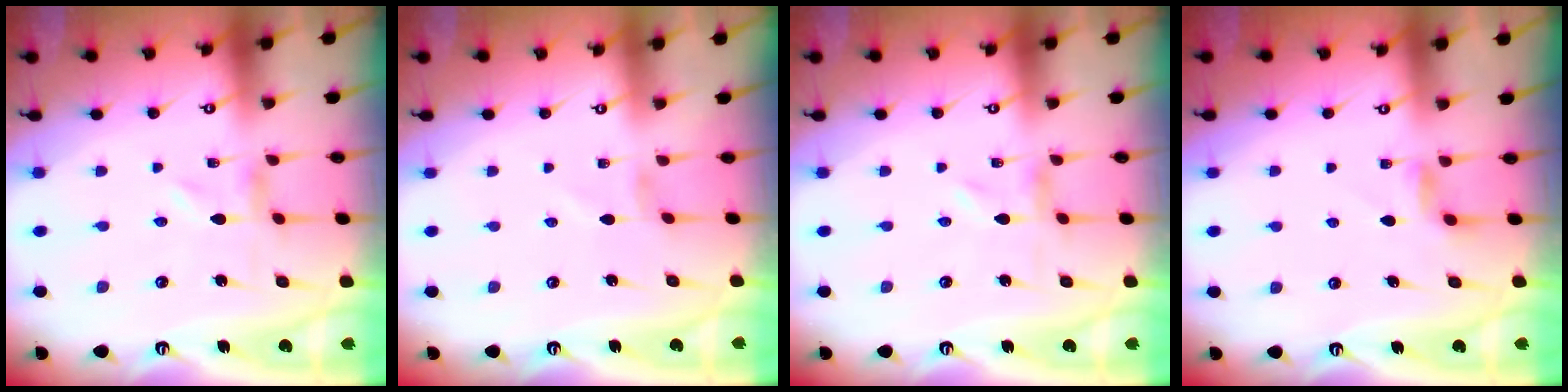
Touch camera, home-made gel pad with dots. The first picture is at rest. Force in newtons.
{"total": 0.0}
{"total": 0.0}
{"total": 3.7, "press": 3.7, "slide": 0.6}